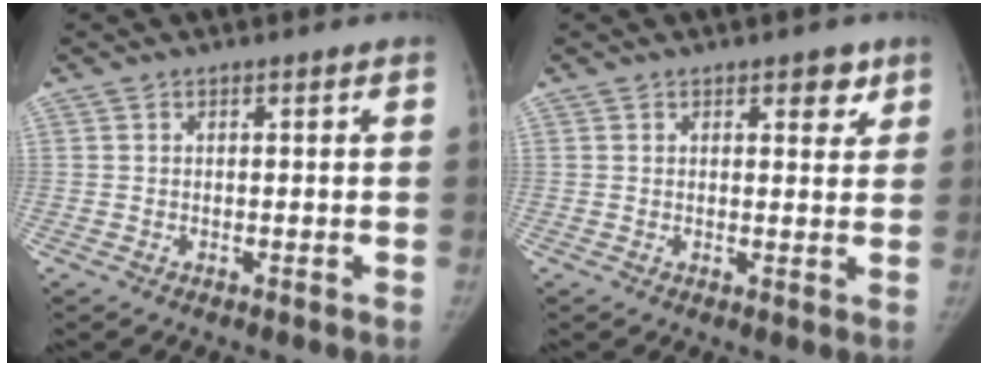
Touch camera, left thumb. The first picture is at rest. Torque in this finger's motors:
{"motor_torque": [-0.15, 0.06, 0.27, -0.18, 0.05]}